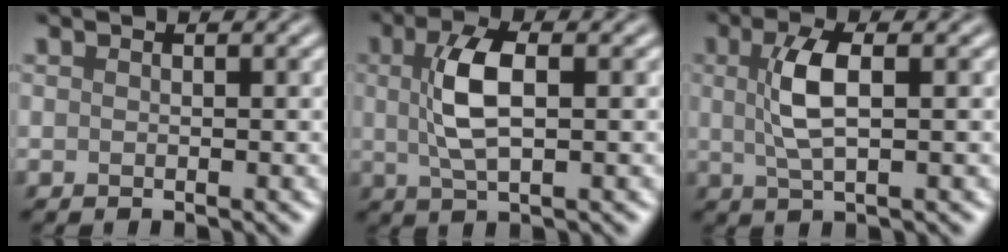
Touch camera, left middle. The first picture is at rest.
{"total": 4.7, "force": [0.7, 1.8, 4.3], "torque": [-0.095, 0.009, 0.011]}
{"total": 3.9, "force": [0.7, 1.2, 3.7], "torque": [-0.084, 0.006, 0.012]}